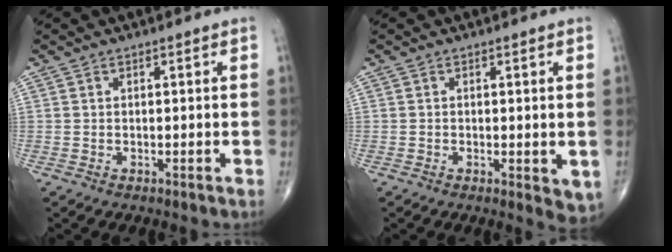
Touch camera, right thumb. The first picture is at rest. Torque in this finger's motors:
{"motor_torque": [-0.09, 0.30, -0.08, -0.21, -0.02]}